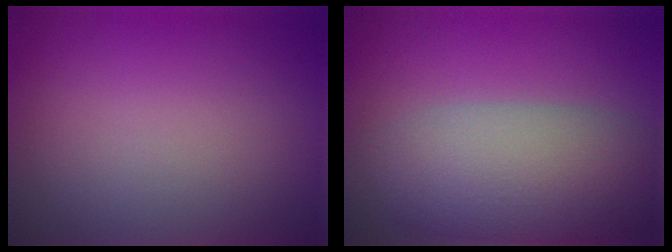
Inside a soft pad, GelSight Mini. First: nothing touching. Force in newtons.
{"total": 8.1, "press": 8.1, "slide": 0.8}